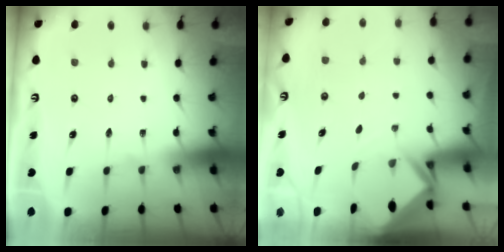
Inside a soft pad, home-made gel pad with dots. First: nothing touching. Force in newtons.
{"total": 2.9, "press": 2.9, "slide": 0.2}